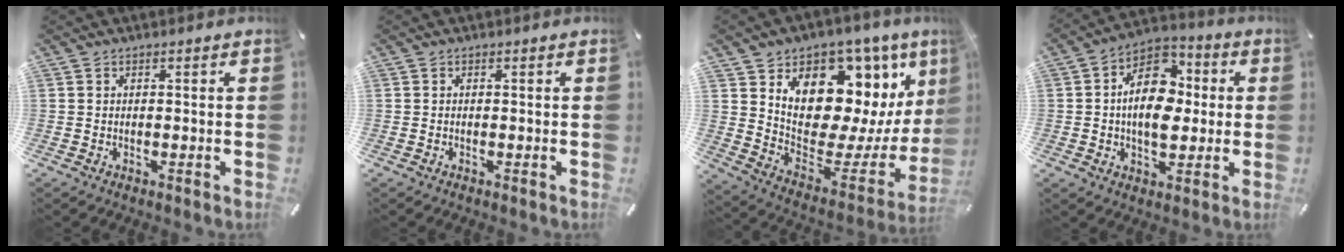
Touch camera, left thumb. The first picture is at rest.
{"total": 0.0}
{"total": 15.9, "force": [6.7, 10.9, 9.4], "torque": [-0.146, -0.081, 0.123]}
{"total": 14.0, "force": [0.2, 9.9, 9.9], "torque": [-0.163, 0.003, 0.003]}